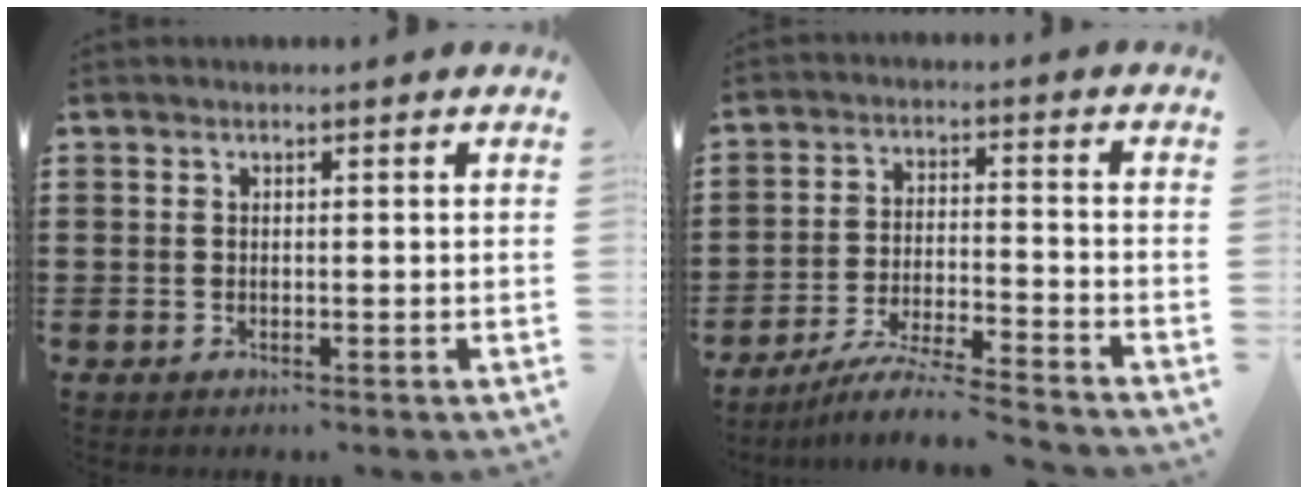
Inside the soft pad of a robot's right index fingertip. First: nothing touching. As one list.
[{"total": 6.7, "force": [-6.2, -0.3, 2.5], "torque": [-0.058, -0.011, -0.122]}]